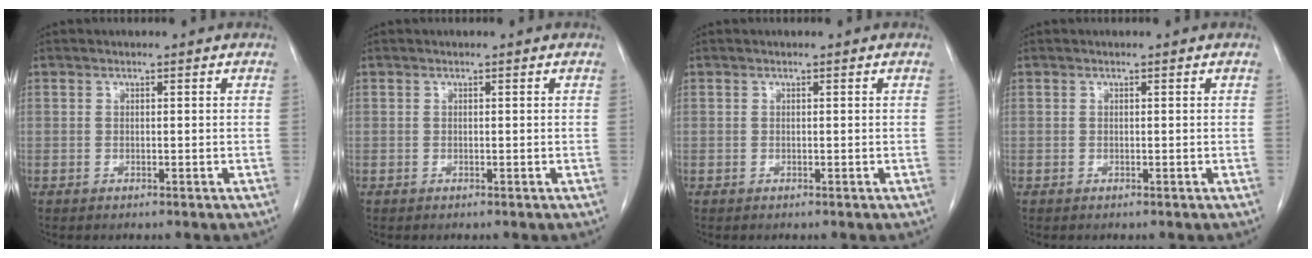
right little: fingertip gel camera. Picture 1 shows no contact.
{"total": 0.0}
{"total": 0.0}
{"total": 0.0}